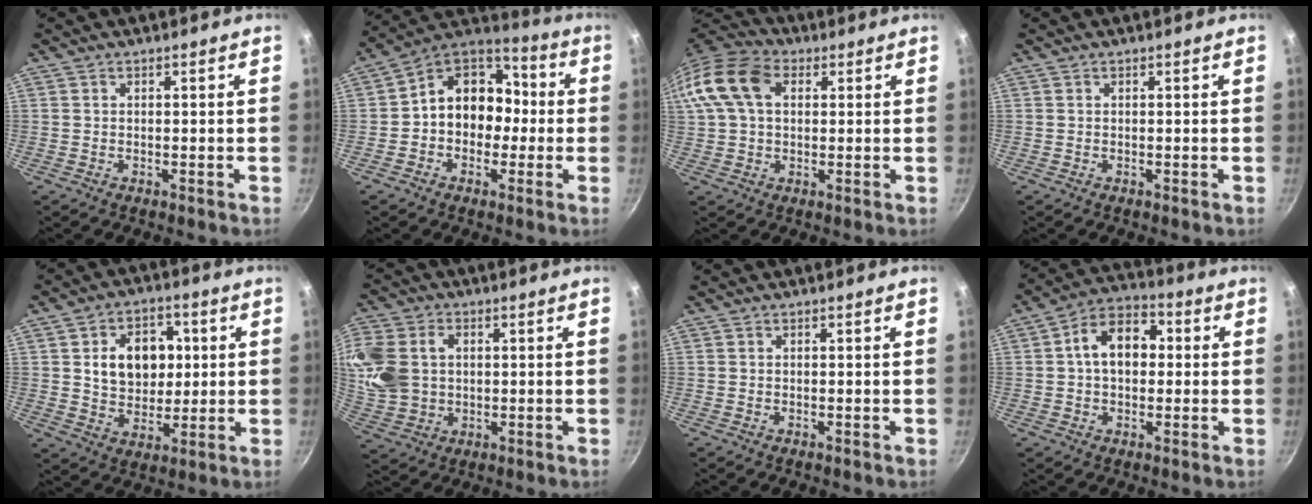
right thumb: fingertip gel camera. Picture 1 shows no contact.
{"total": 13.5, "force": [-0.9, 11.0, 7.9], "torque": [-0.068, 0.051, -0.037]}
{"total": 14.3, "force": [3.7, 9.6, 9.9], "torque": [-0.183, 0.026, 0.052]}
{"total": 0.0}
{"total": 12.8, "force": [2.3, 9.7, 8.1], "torque": [-0.083, -0.002, 0.037]}
{"total": 14.0, "force": [1.9, 11.1, 8.4], "torque": [-0.179, 0.002, 0.039]}
{"total": 0.0}
{"total": 10.9, "force": [1.1, 7.5, 7.8], "torque": [-0.089, 0.030, 0.001]}